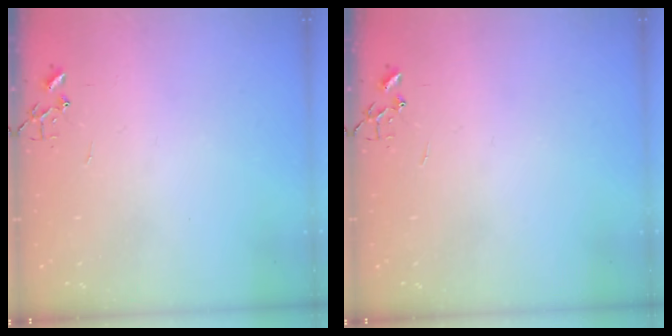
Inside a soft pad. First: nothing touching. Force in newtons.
{"total": 0.0}